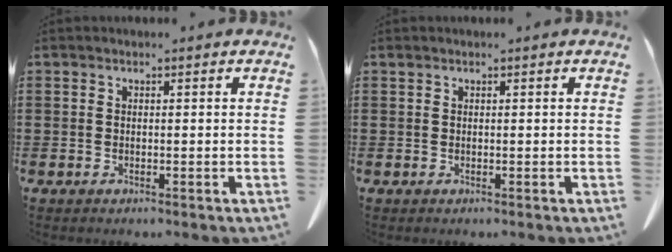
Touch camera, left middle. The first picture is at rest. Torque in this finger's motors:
{"motor_torque": [1.41, 0.73, -0.14, -0.03]}